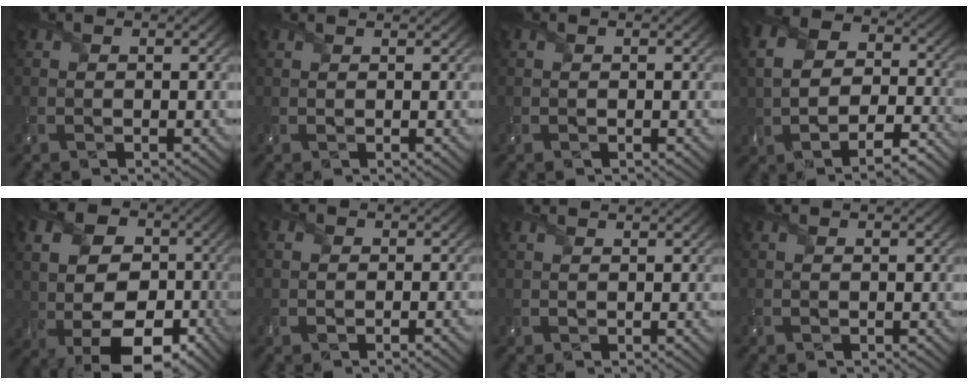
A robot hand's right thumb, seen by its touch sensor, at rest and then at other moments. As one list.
[{"total": 1.3, "force": [1.2, 0.2, 0.5], "torque": [-0.021, 0.001, 0.017]}, {"total": 0.0}, {"total": 10.6, "force": [-3.4, 7.1, 7.1], "torque": [-0.133, -0.026, -0.049]}, {"total": 14.5, "force": [-2.1, 10.3, 10.1], "torque": [-0.164, -0.008, -0.029]}, {"total": 3.0, "force": [-0.7, 2.3, 1.8], "torque": [-0.017, 0.003, -0.018]}, {"total": 1.6, "force": [1.3, 0.3, 0.8], "torque": [-0.023, 0.001, 0.020]}, {"total": 0.0}]